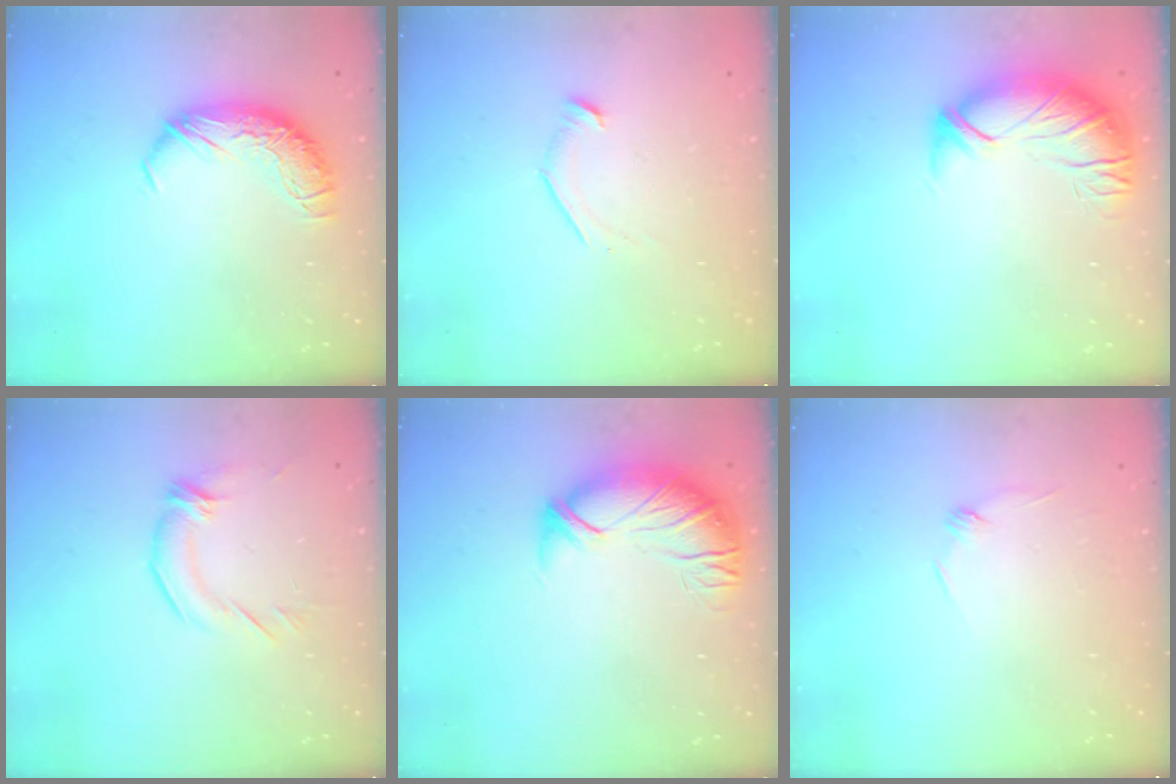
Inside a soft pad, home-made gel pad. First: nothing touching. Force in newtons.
{"total": 6.7, "press": 6.7, "slide": 0.7}
{"total": 2.8, "press": 1.2, "slide": 2.5}
{"total": 2.2, "press": 1.1, "slide": 1.9}
{"total": 2.8, "press": 1.2, "slide": 2.5}
{"total": 8.1, "press": 8.1, "slide": 0.6}